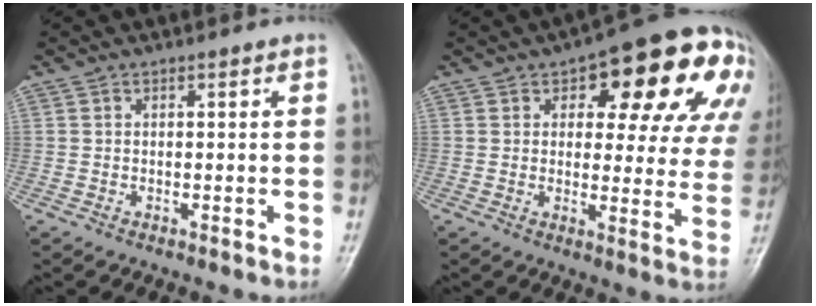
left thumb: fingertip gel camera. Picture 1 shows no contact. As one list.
[{"total": 20.9, "force": [8.8, 9.2, 16.6], "torque": [-0.162, 0.004, 0.108]}]